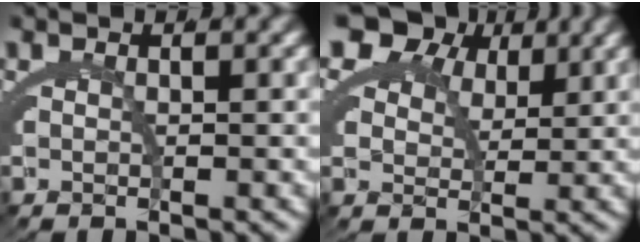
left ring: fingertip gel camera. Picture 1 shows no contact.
{"total": 8.6, "force": [4.3, 5.9, 4.6], "torque": [-0.090, -0.003, 0.071]}